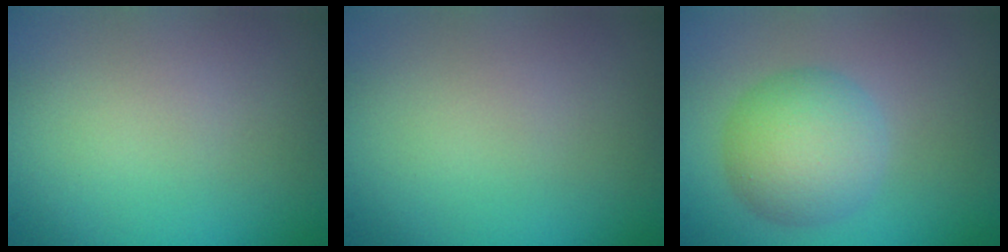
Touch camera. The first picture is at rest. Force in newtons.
{"total": 0.0}
{"total": 5.4, "press": 5.4, "slide": 0.1}